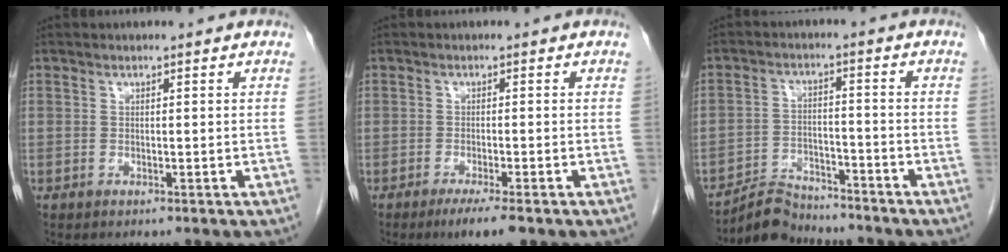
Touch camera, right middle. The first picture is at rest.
{"total": 4.5, "force": [-3.0, 0.5, 3.2], "torque": [-0.051, -0.010, -0.047]}
{"total": 6.3, "force": [-6.1, 1.5, -0.2], "torque": [0.002, 0.007, -0.107]}